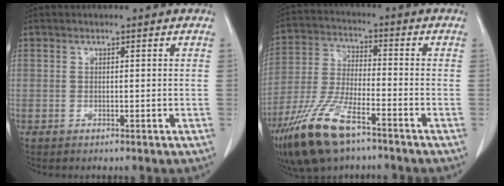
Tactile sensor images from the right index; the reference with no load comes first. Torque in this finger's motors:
{"motor_torque": [1.35, -0.79, 0.76, 0.17]}